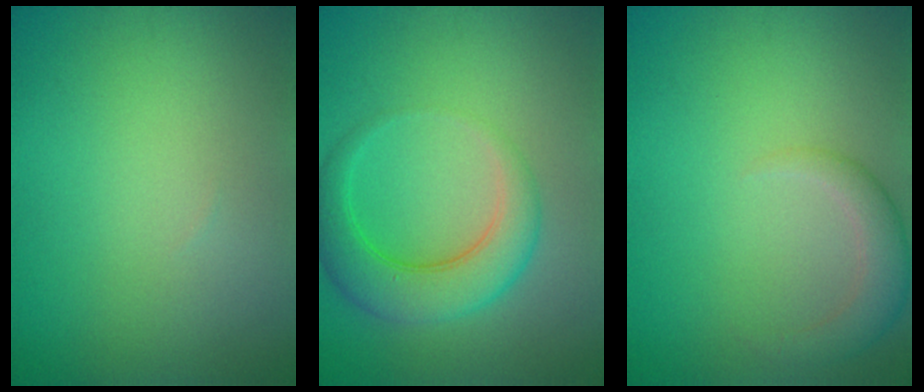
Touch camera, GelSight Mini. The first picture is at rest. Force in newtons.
{"total": 5.1, "press": 5.1, "slide": 0.1}
{"total": 2.8, "press": 2.7, "slide": 0.2}